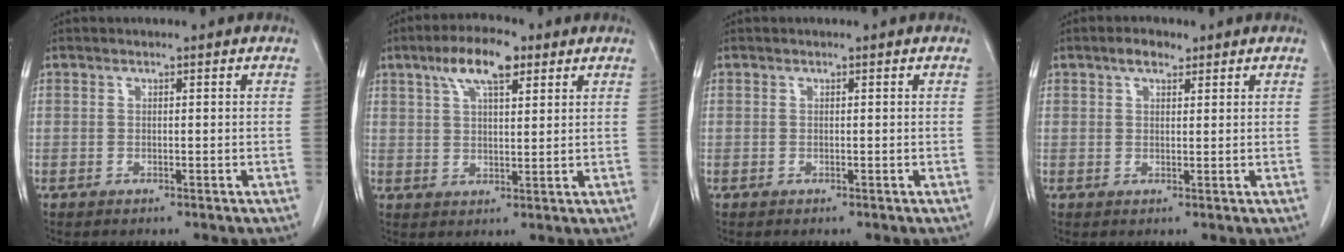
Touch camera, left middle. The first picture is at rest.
{"total": 7.8, "force": [4.5, 2.4, 6.0], "torque": [-0.113, 0.017, 0.077]}
{"total": 0.0}
{"total": 2.6, "force": [1.7, 1.2, 1.5], "torque": [-0.029, 0.008, 0.028]}